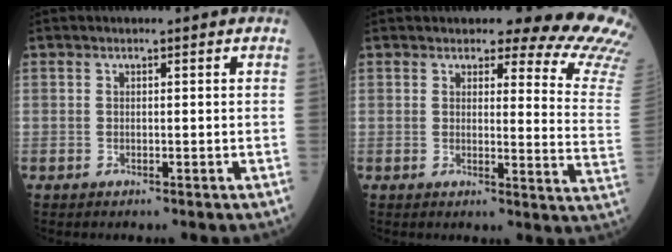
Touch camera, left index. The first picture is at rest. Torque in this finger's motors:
{"motor_torque": [0.41, -0.93, 0.40, 0.10]}